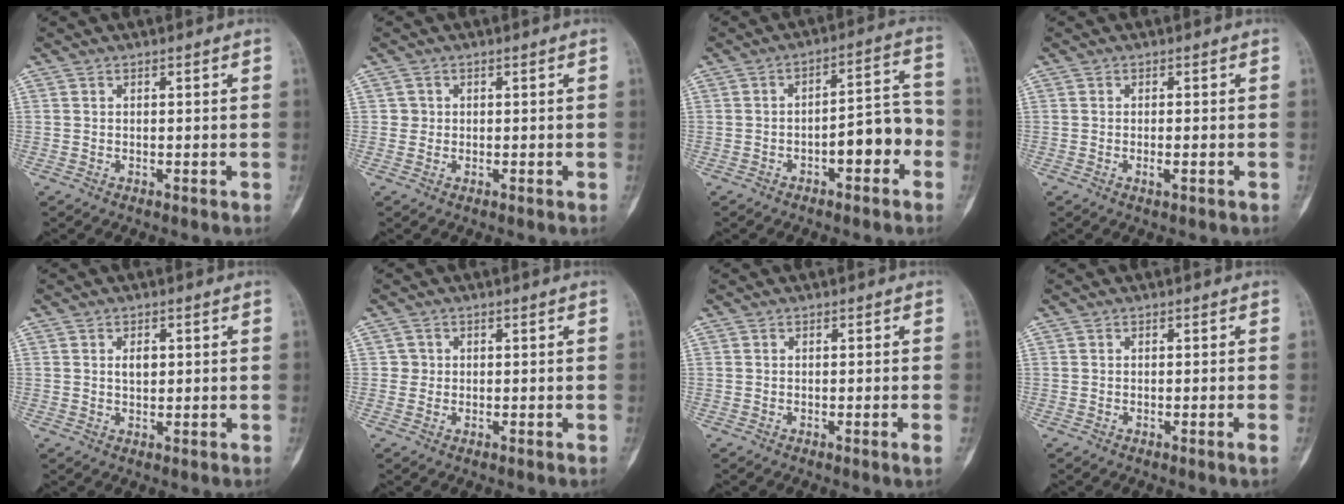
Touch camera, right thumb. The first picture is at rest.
{"total": 1.0, "force": [0.1, 1.0, 0.1], "torque": [0.008, 0.004, 0.001]}
{"total": 9.1, "force": [-3.3, 3.8, 7.6], "torque": [-0.094, 0.048, -0.048]}
{"total": 1.2, "force": [-0.4, 0.3, 1.1], "torque": [-0.017, -0.003, -0.006]}
{"total": 2.2, "force": [0.5, 1.4, 1.7], "torque": [-0.023, -0.001, 0.009]}
{"total": 1.4, "force": [0.1, 1.4, 0.0], "torque": [0.012, 0.005, -0.002]}
{"total": 1.2, "force": [-0.4, -0.3, 1.1], "torque": [-0.020, -0.003, -0.006]}
{"total": 1.1, "force": [-0.5, -0.3, 0.9], "torque": [-0.017, -0.003, -0.006]}